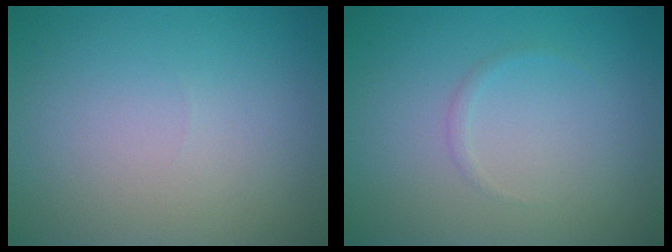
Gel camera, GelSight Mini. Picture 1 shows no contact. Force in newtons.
{"total": 0.6, "press": 0.6, "slide": 0.0}